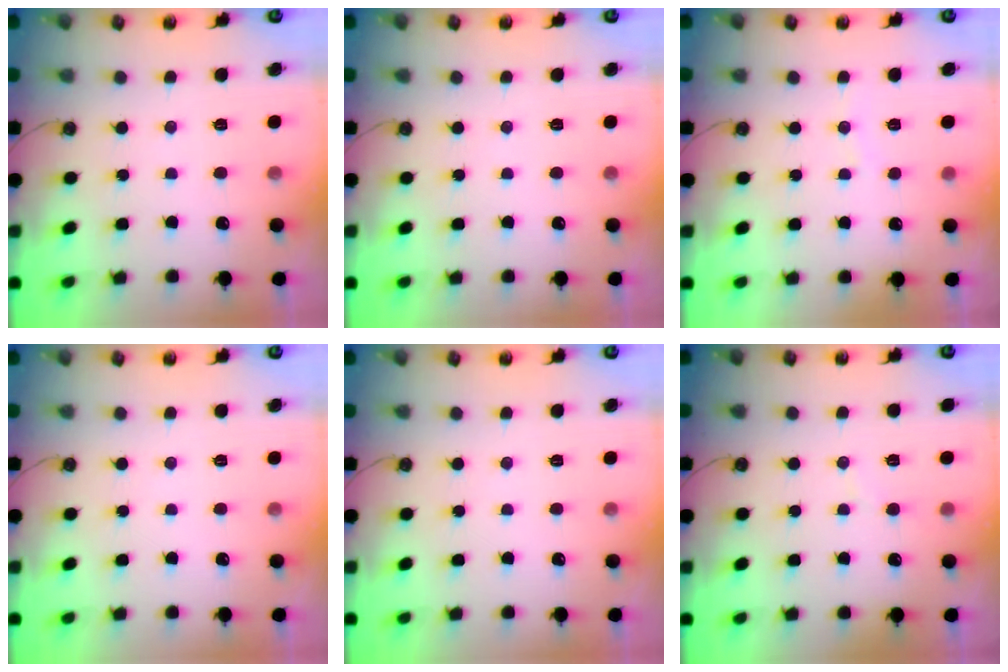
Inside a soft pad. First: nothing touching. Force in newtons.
{"total": 0.0}
{"total": 3.5, "press": 3.5, "slide": 0.4}
{"total": 0.0}
{"total": 0.0}
{"total": 2.7, "press": 2.7, "slide": 0.2}